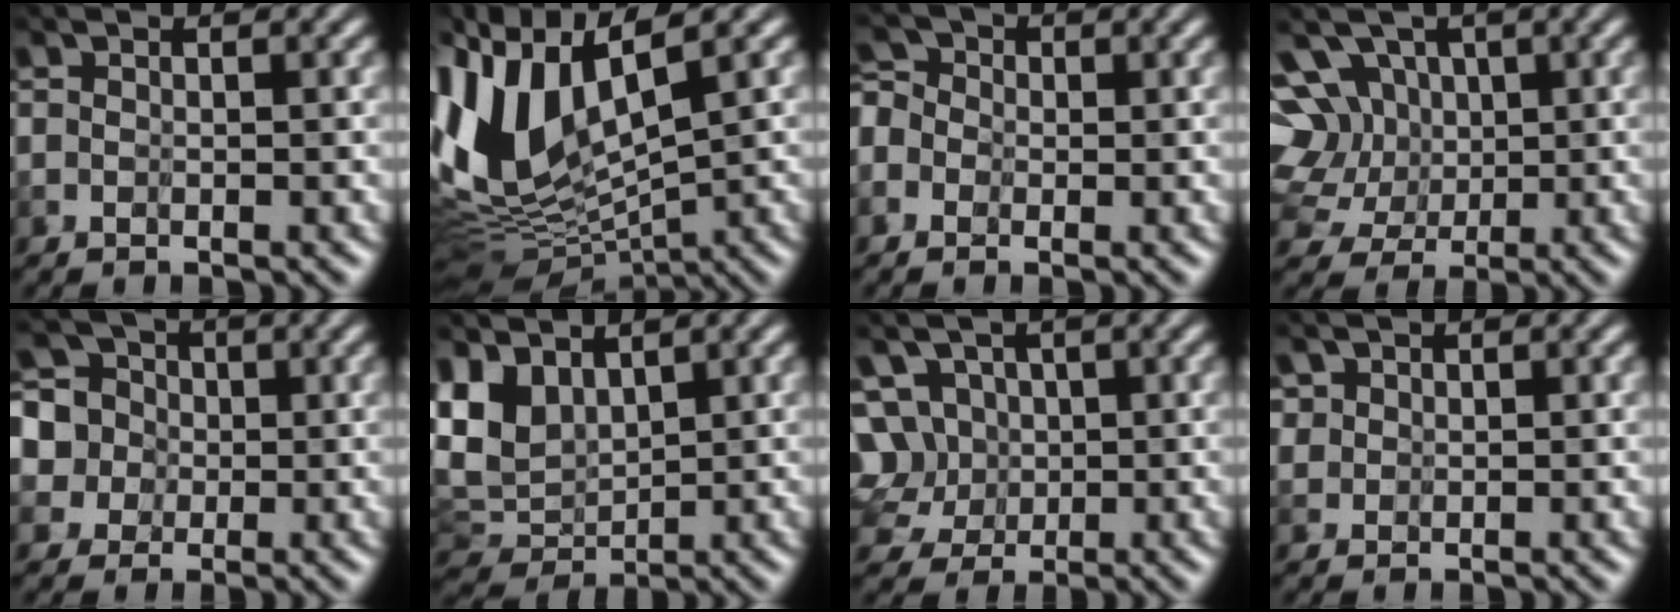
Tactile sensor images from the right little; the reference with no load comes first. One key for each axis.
{"total": 7.7, "fx": 3.5, "fy": 1.9, "fz": 6.6, "tx": -0.180, "ty": 0.003, "tz": 0.062}
{"total": 3.0, "fx": -0.8, "fy": 2.7, "fz": 1.0, "tx": -0.040, "ty": 0.016, "tz": -0.041}
{"total": 8.8, "fx": 3.2, "fy": 6.7, "fz": 4.6, "tx": -0.085, "ty": 0.019, "tz": 0.032}
{"total": 5.2, "fx": 1.4, "fy": 4.9, "fz": 1.0, "tx": -0.057, "ty": 0.014, "tz": 0.004}
{"total": 3.8, "fx": 2.2, "fy": 2.0, "fz": 2.5, "tx": -0.088, "ty": -0.018, "tz": 0.047}
{"total": 6.7, "fx": 1.9, "fy": 5.6, "fz": 3.1, "tx": -0.066, "ty": 0.030, "tz": 0.006}
{"total": 3.4, "fx": 2.3, "fy": 2.1, "fz": 1.4, "tx": -0.045, "ty": 0.017, "tz": 0.017}